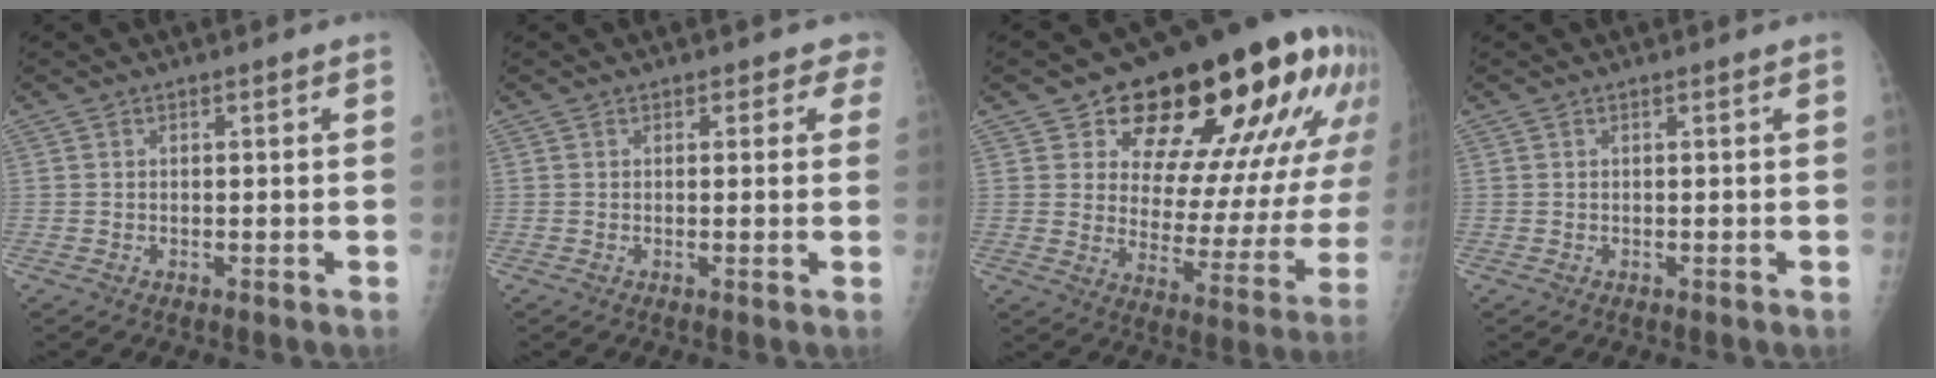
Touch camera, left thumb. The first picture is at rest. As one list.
[{"total": 2.3, "force": [1.5, 1.7, 0.6], "torque": [0.025, -0.005, 0.001]}, {"total": 28.6, "force": [15.2, 13.1, 20.3], "torque": [-0.241, -0.034, 0.217]}, {"total": 0.0}]